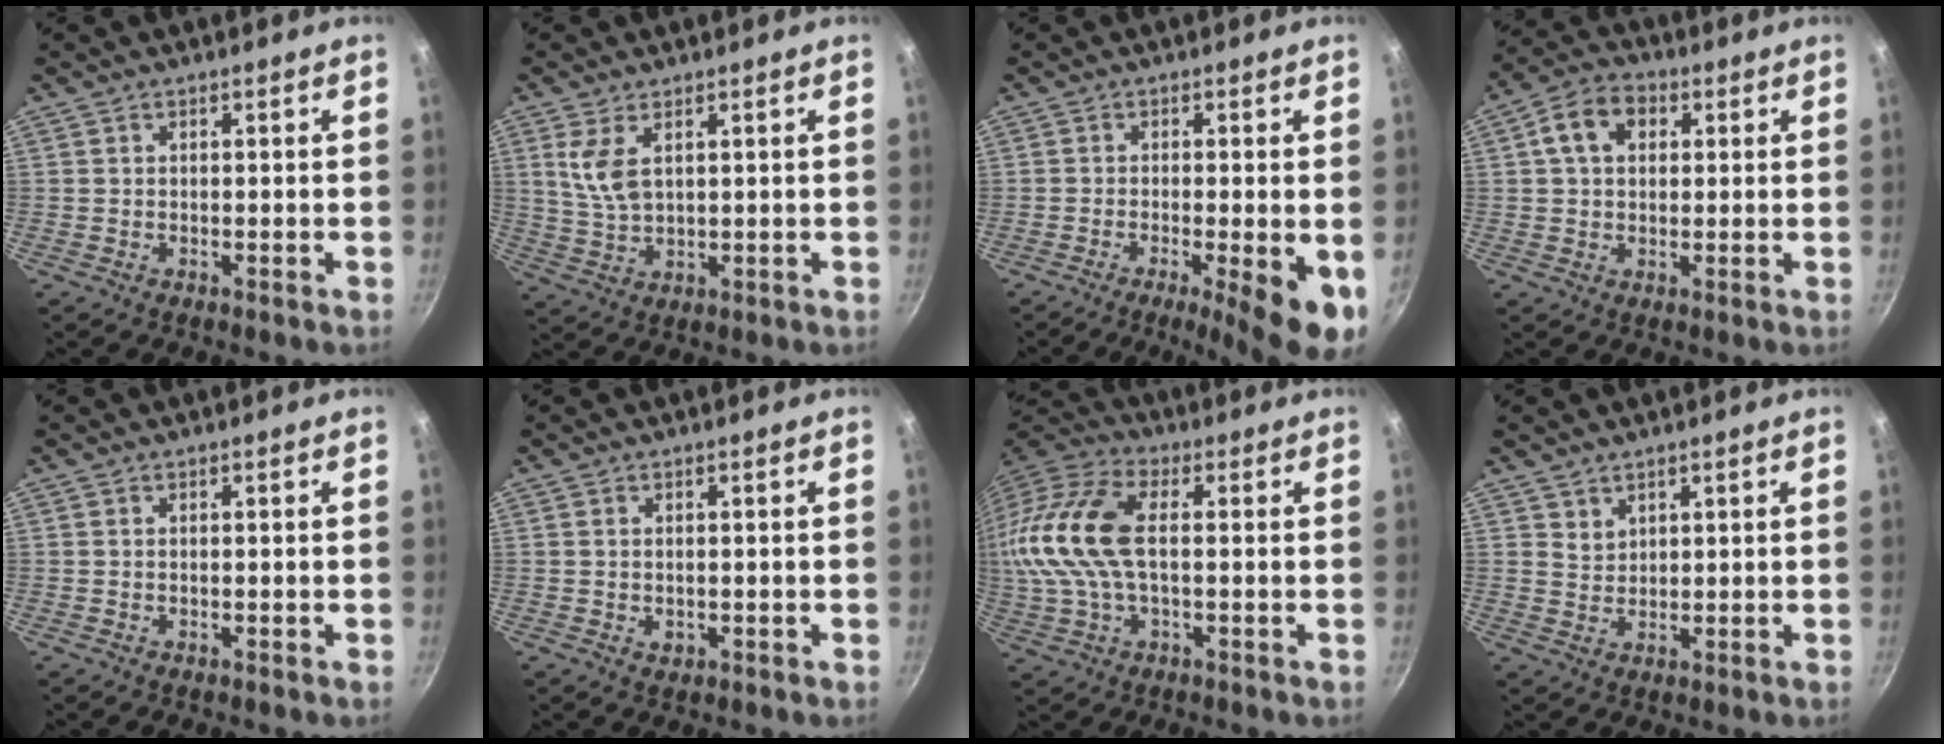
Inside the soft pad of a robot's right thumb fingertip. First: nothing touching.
{"total": 4.8, "force": [1.6, 2.7, 3.6], "torque": [-0.066, -0.008, 0.034]}
{"total": 9.5, "force": [-2.9, 1.9, 8.8], "torque": [-0.120, -0.004, -0.041]}
{"total": 8.4, "force": [2.3, 6.2, 5.3], "torque": [-0.071, 0.014, 0.026]}
{"total": 0.0}
{"total": 1.6, "force": [-0.1, 1.1, 1.2], "torque": [-0.017, -0.002, -0.001]}
{"total": 17.1, "force": [1.3, 9.1, 14.4], "torque": [-0.301, 0.023, 0.009]}
{"total": 2.3, "force": [1.7, 1.5, 0.4], "torque": [0.007, -0.004, 0.034]}